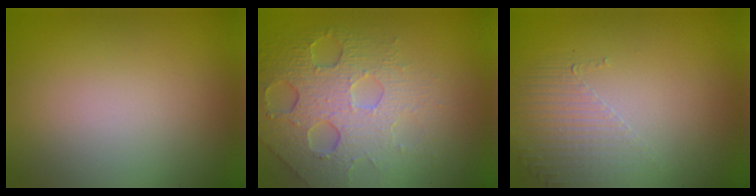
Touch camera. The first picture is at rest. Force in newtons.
{"total": 6.6, "press": 4.7, "slide": 4.7}
{"total": 1.7, "press": 0.9, "slide": 1.4}